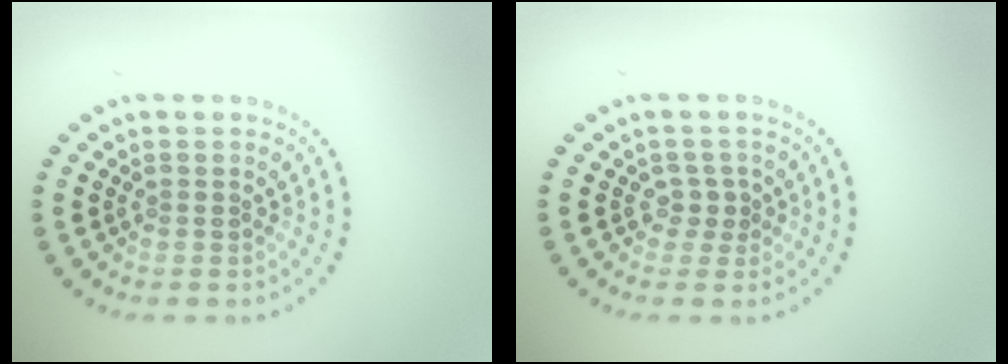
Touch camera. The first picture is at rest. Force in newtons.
{"total": 1.3, "press": 0.9, "slide": 0.9}